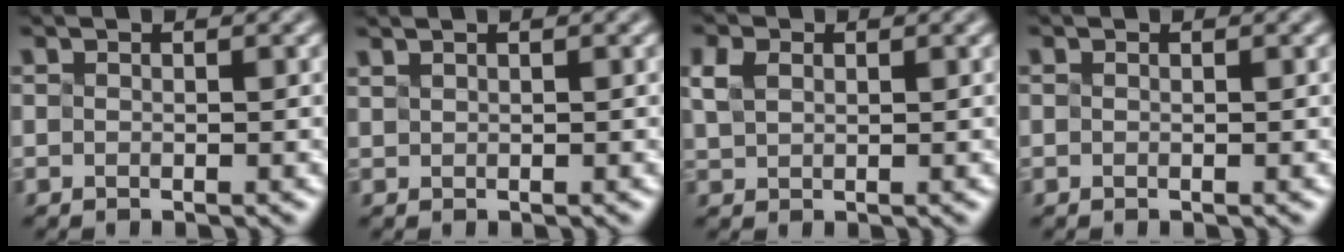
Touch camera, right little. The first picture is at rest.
{"total": 2.3, "force": [1.6, 1.1, 1.2], "torque": [-0.018, 0.026, 0.033]}
{"total": 0.0}
{"total": 0.0}